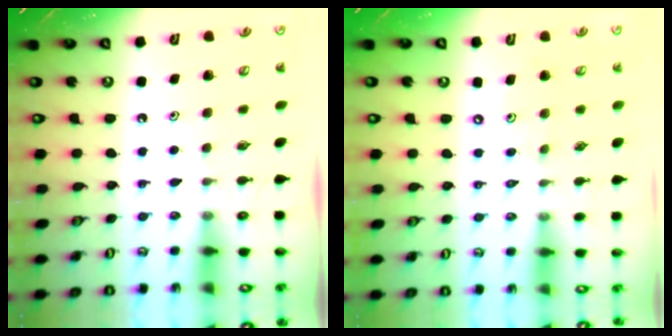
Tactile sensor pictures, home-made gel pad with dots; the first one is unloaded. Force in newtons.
{"total": 4.1, "press": 4.1, "slide": 0.3}